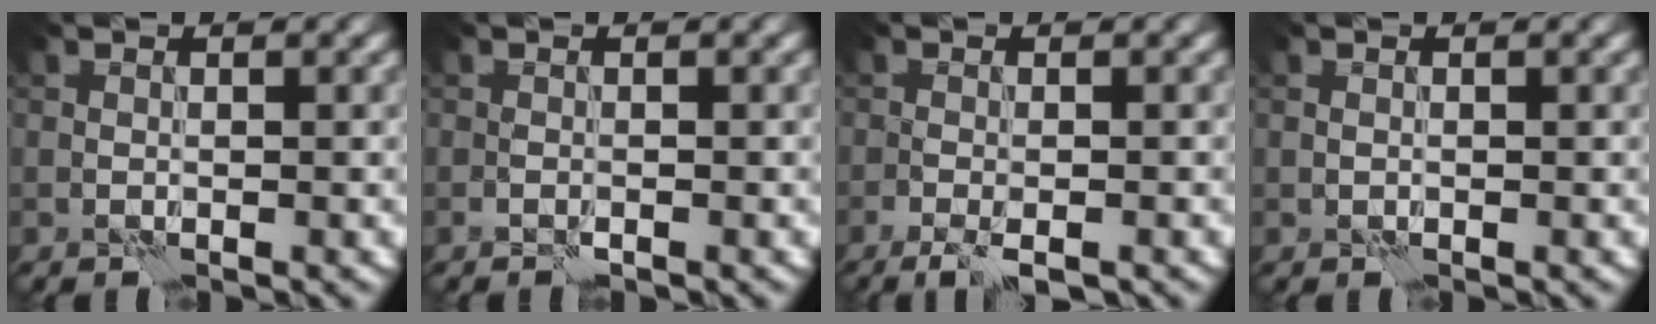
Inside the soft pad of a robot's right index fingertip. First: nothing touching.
{"total": 0.0}
{"total": 3.0, "force": [-1.9, 0.7, 2.3], "torque": [-0.043, -0.004, -0.030]}
{"total": 0.0}